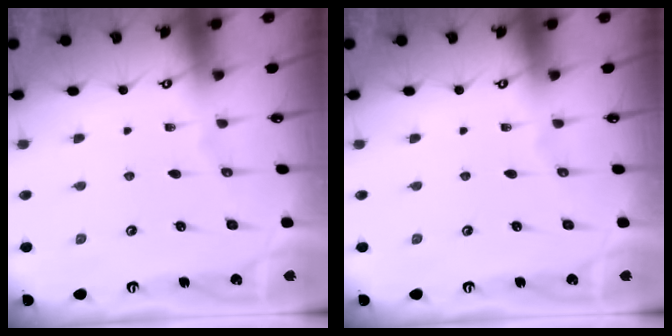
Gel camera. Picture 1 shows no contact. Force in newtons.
{"total": 0.0}